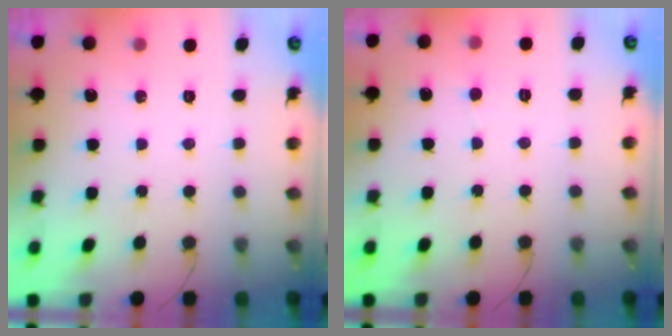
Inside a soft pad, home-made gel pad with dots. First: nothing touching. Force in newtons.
{"total": 2.4, "press": 2.4, "slide": 0.3}